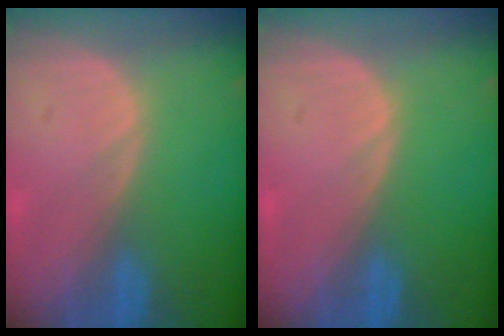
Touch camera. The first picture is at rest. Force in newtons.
{"total": 0.0}